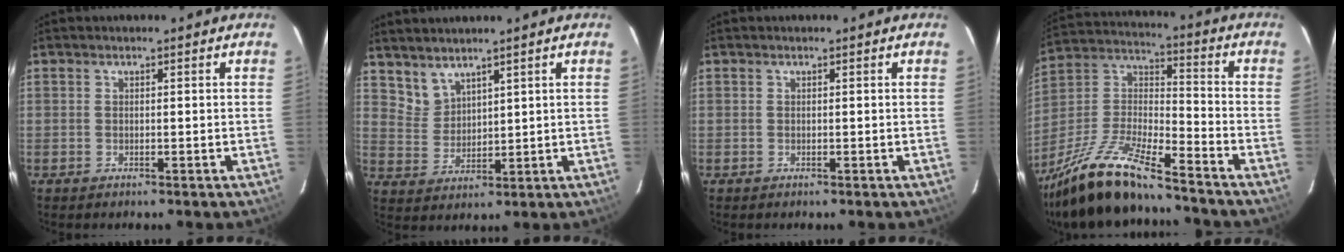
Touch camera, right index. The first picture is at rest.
{"total": 4.8, "force": [4.4, 1.8, 1.1], "torque": [-0.018, 0.001, 0.097]}
{"total": 0.0}
{"total": 19.5, "force": [-15.2, 3.3, 11.7], "torque": [-0.250, -0.015, -0.285]}